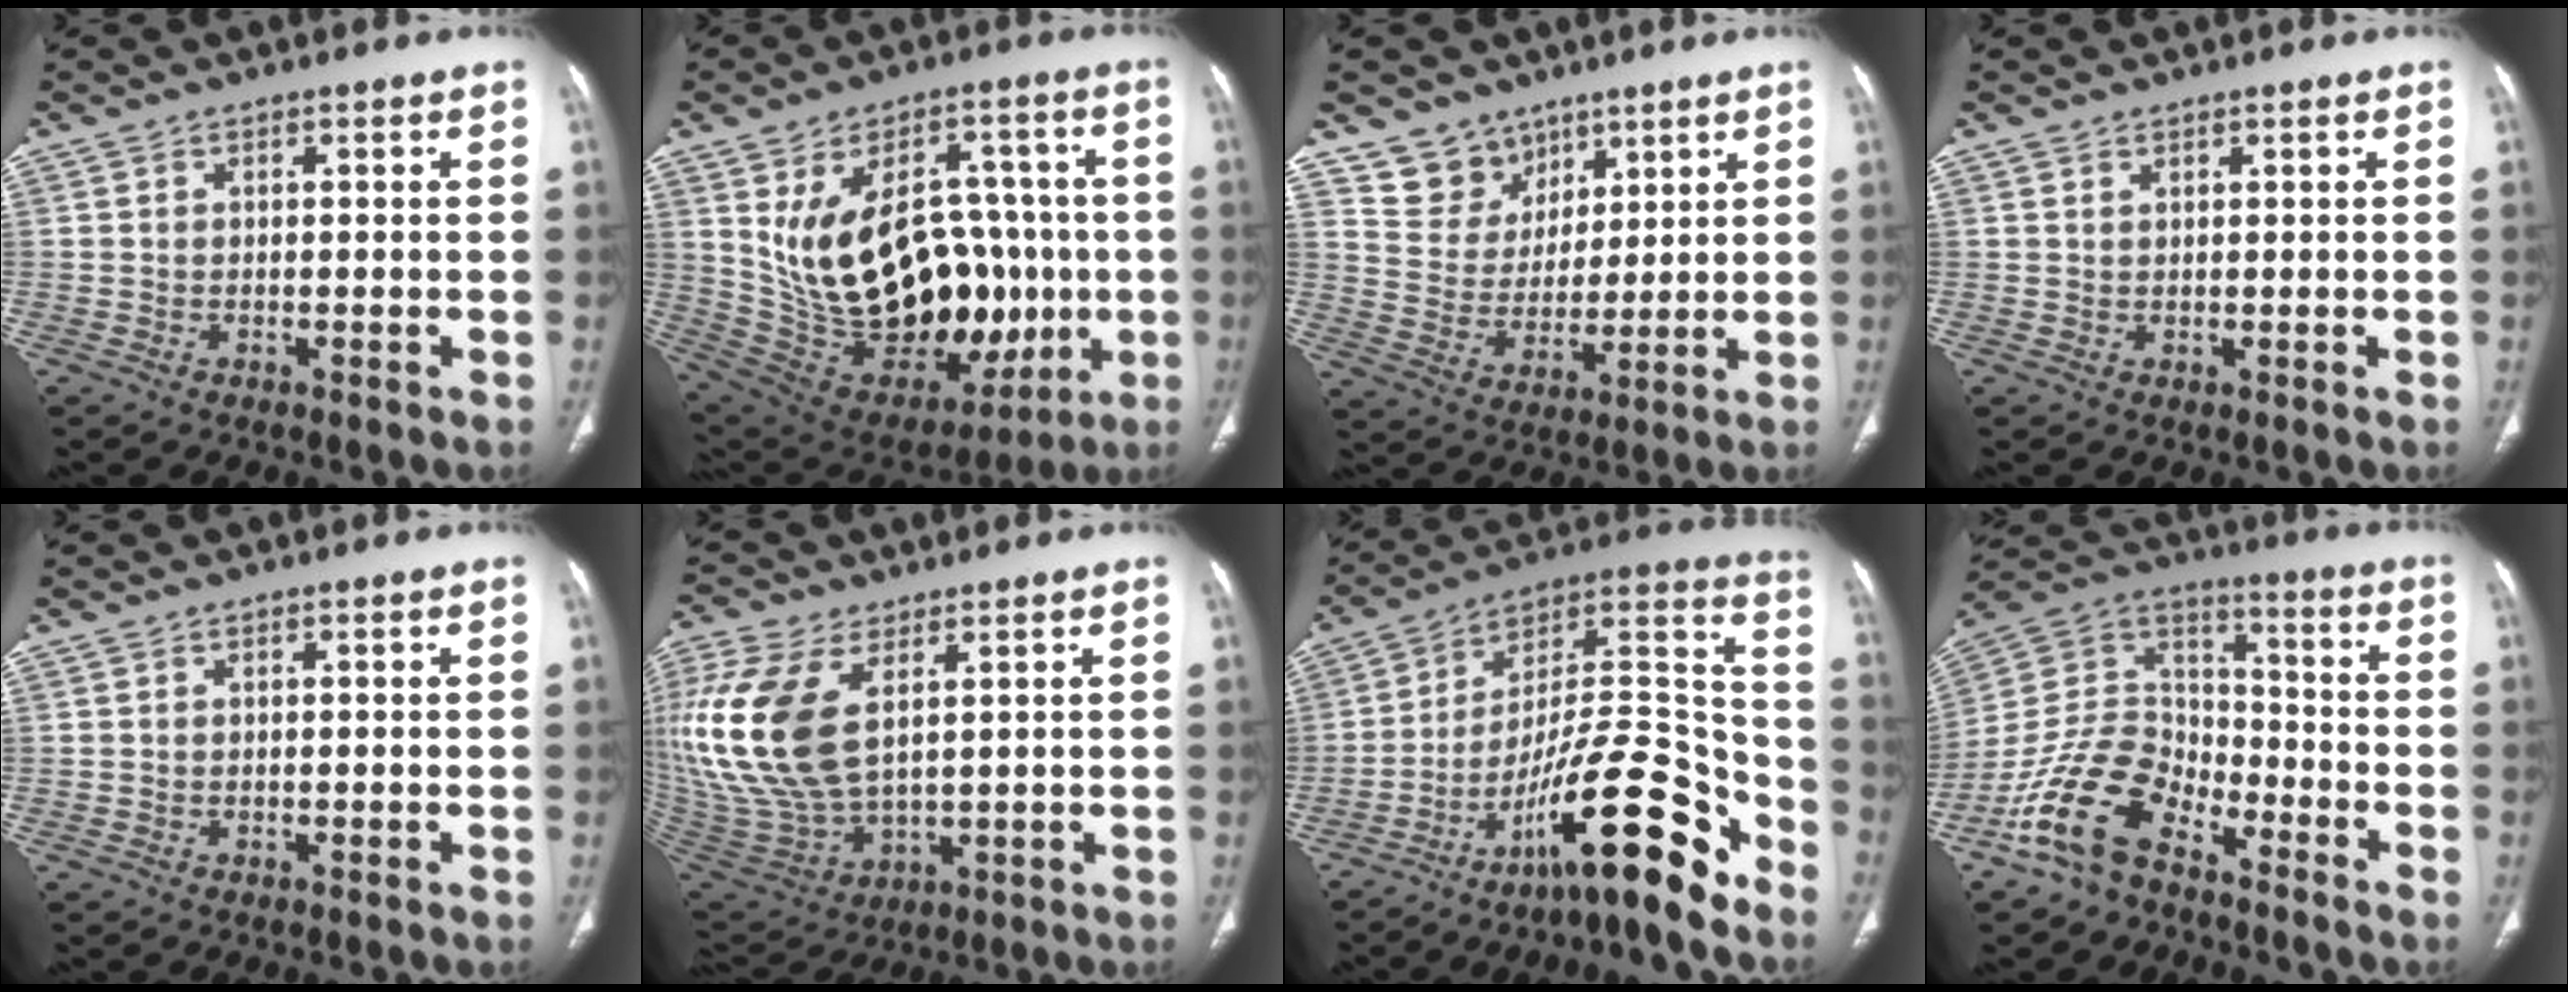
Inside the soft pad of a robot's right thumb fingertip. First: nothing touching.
{"total": 28.0, "force": [-0.6, 17.1, 22.1], "torque": [-0.343, 0.015, 0.035]}
{"total": 9.2, "force": [6.6, 6.3, 1.0], "torque": [0.026, -0.056, 0.135]}
{"total": 0.7, "force": [0.6, 0.3, 0.1], "torque": [0.000, -0.005, 0.011]}
{"total": 0.0}
{"total": 19.7, "force": [5.4, 10.5, 15.8], "torque": [-0.359, -0.024, 0.116]}
{"total": 21.2, "force": [-13.6, 4.7, 15.5], "torque": [-0.248, 0.110, -0.224]}
{"total": 15.2, "force": [-10.0, 8.4, 7.8], "torque": [-0.141, 0.081, -0.197]}